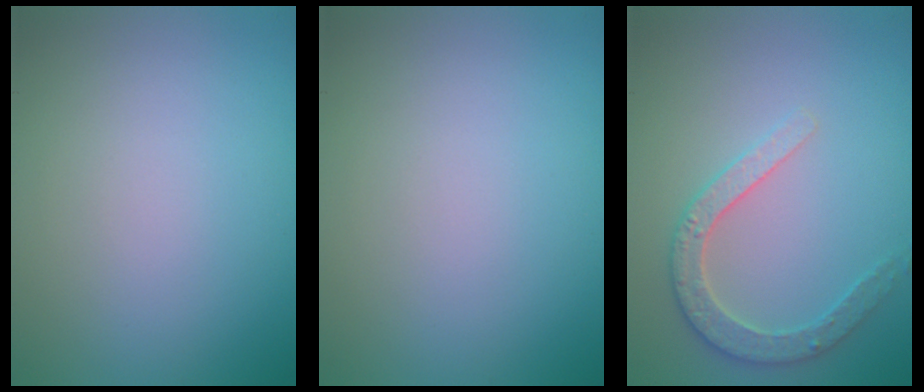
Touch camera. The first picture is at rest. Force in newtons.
{"total": 0.0}
{"total": 3.0, "press": 3.0, "slide": 0.3}